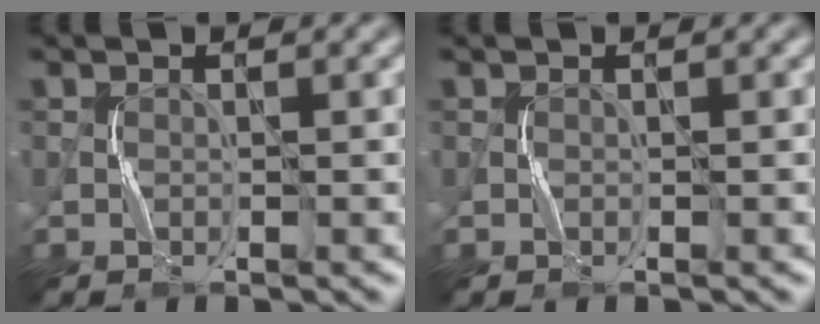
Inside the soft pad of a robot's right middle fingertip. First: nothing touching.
{"total": 0.0}